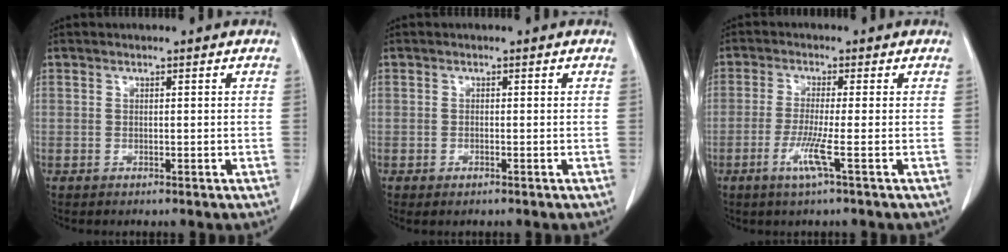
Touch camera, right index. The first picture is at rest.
{"total": 1.0, "force": [-0.7, 0.3, 0.7], "torque": [-0.011, -0.002, -0.006]}
{"total": 4.6, "force": [-1.8, -0.7, 4.2], "torque": [-0.089, -0.014, -0.041]}